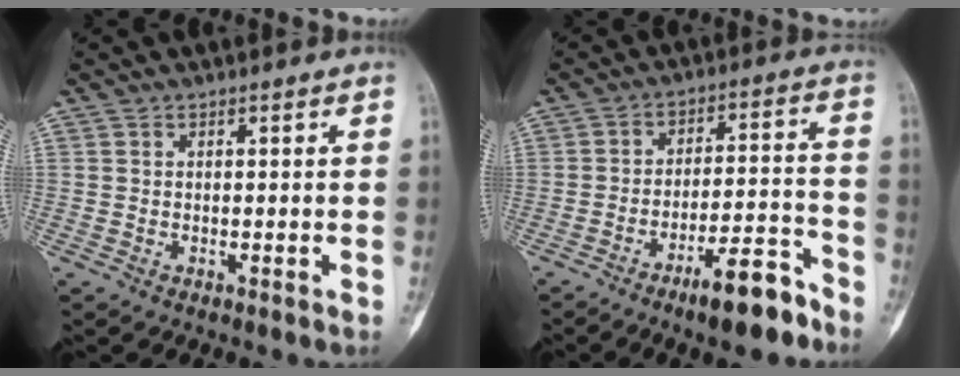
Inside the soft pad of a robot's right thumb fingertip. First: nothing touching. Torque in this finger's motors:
{"motor_torque": [1.63, 0.48, 0.80, -1.06, 0.21]}